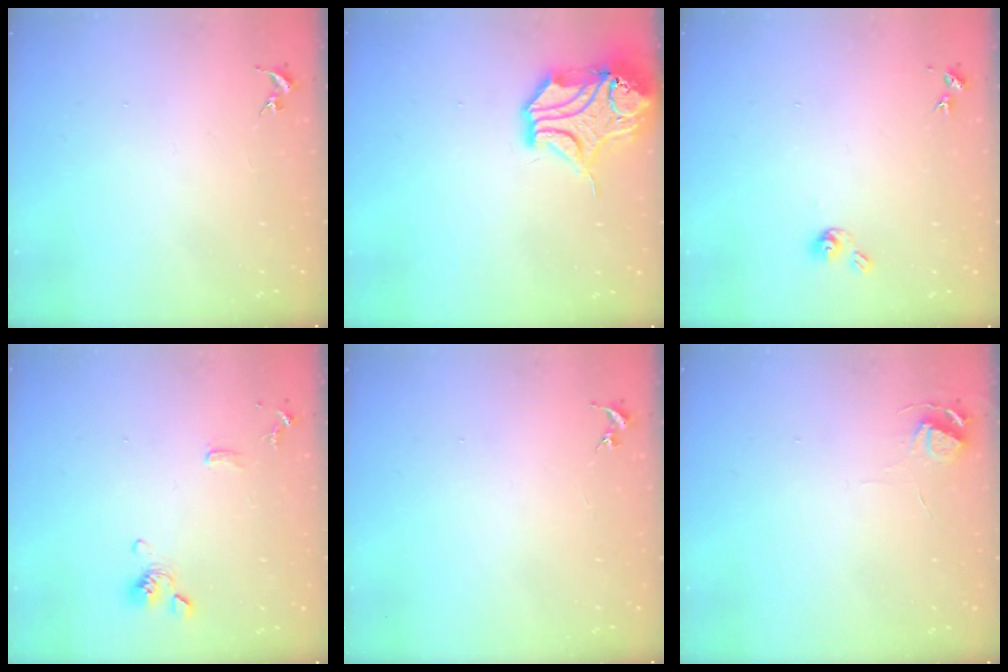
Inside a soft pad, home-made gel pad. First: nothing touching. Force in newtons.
{"total": 17.3, "press": 17.2, "slide": 2.1}
{"total": 5.6, "press": 5.6, "slide": 0.5}
{"total": 10.8, "press": 10.6, "slide": 2.0}
{"total": 0.0}
{"total": 4.8, "press": 4.7, "slide": 0.6}